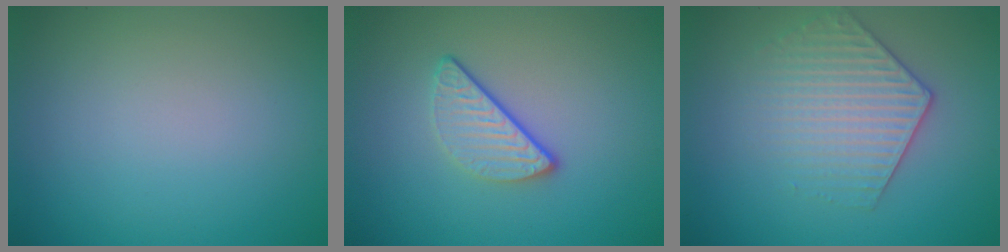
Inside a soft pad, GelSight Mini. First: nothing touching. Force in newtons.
{"total": 3.0, "press": 2.3, "slide": 1.9}
{"total": 3.5, "press": 3.3, "slide": 1.2}